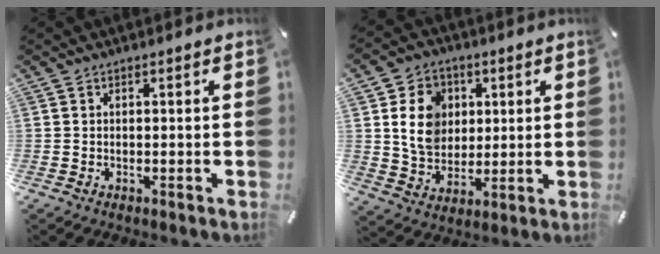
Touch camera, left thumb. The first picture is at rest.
{"total": 11.3, "force": [2.1, 9.7, 5.4], "torque": [-0.101, 0.006, 0.040]}